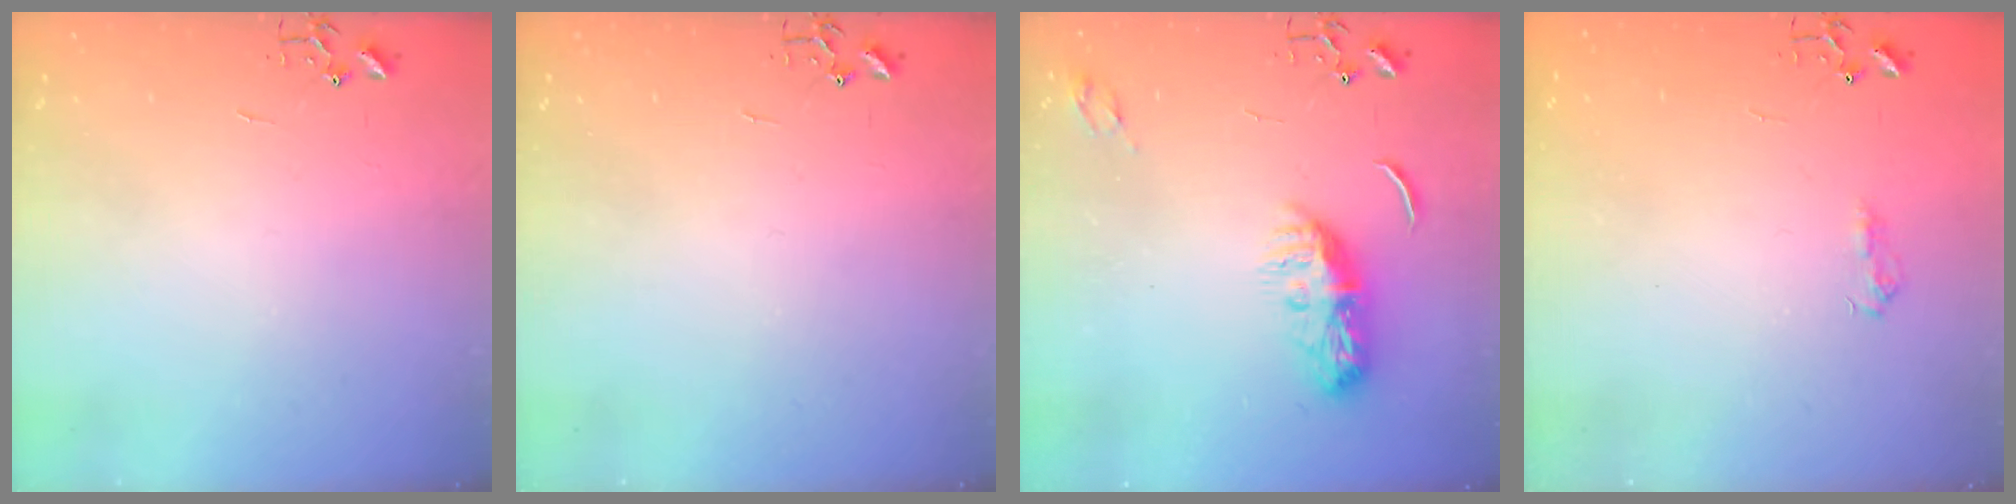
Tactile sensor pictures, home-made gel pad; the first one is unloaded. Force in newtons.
{"total": 0.0}
{"total": 9.4, "press": 9.4, "slide": 0.4}
{"total": 7.3, "press": 7.2, "slide": 0.8}